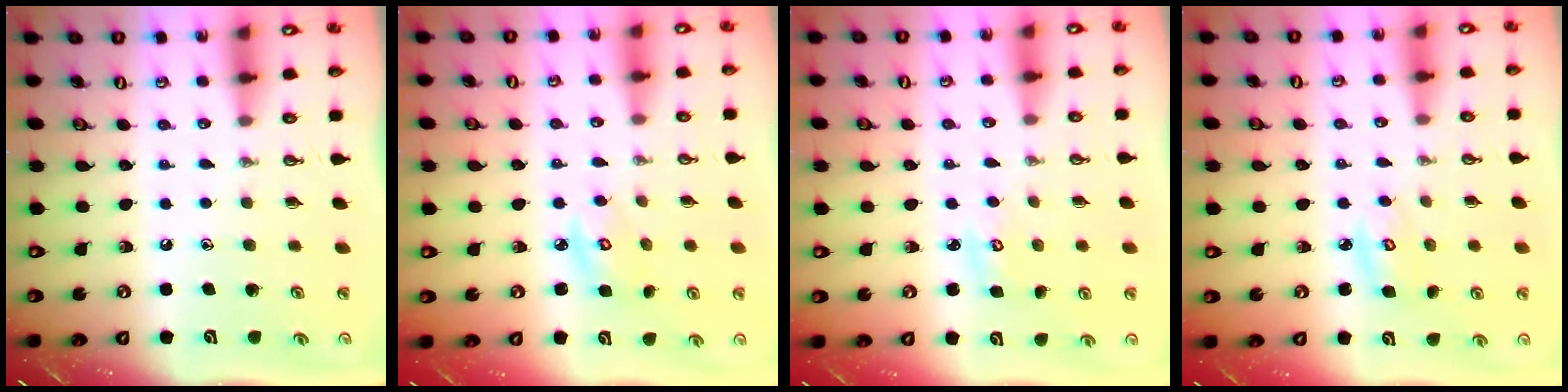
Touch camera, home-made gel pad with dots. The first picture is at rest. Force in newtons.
{"total": 4.2, "press": 4.2, "slide": 0.3}
{"total": 2.9, "press": 2.9, "slide": 0.1}
{"total": 3.4, "press": 3.4, "slide": 0.4}